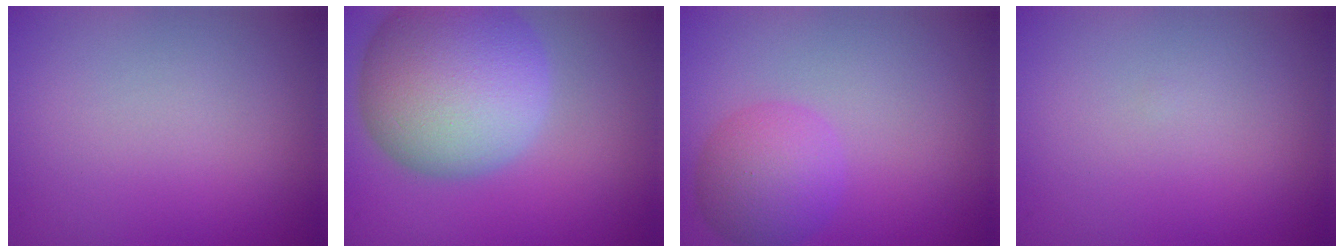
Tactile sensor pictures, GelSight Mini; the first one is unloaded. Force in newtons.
{"total": 12.6, "press": 12.5, "slide": 1.0}
{"total": 4.0, "press": 4.0, "slide": 0.2}
{"total": 0.0}